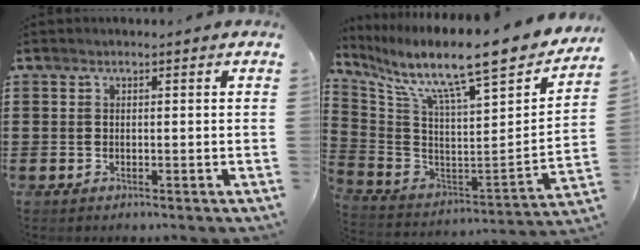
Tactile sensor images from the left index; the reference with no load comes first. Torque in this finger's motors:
{"motor_torque": [1.30, 0.83, 1.05, 0.21]}